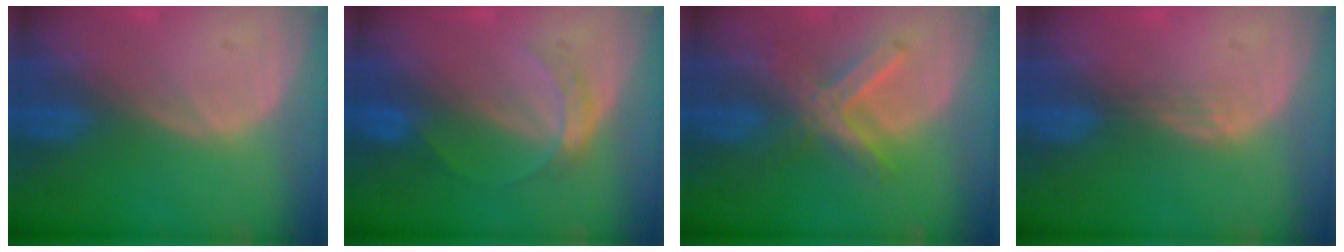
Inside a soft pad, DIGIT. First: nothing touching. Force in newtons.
{"total": 3.5, "press": 3.5, "slide": 0.4}
{"total": 7.0, "press": 6.2, "slide": 3.2}
{"total": 1.8, "press": 1.3, "slide": 1.2}